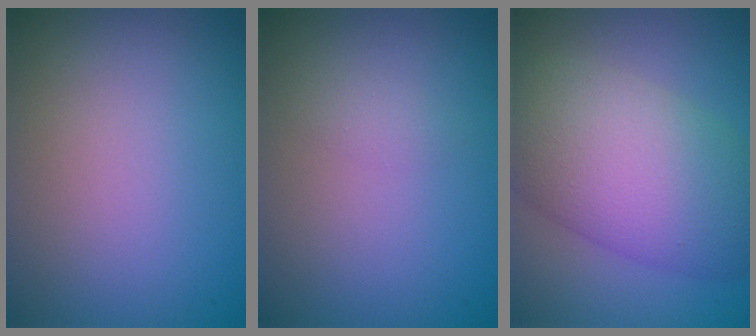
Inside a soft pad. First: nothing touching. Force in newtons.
{"total": 2.1, "press": 2.1, "slide": 0.2}
{"total": 10.2, "press": 10.2, "slide": 0.3}